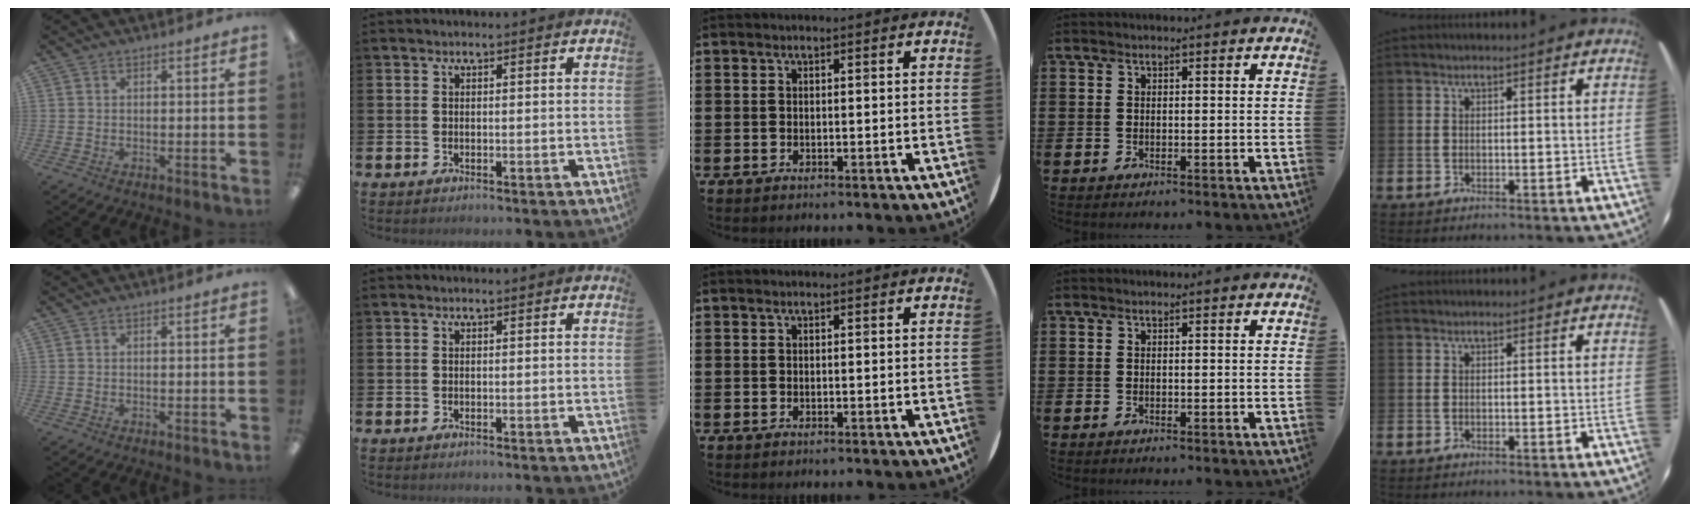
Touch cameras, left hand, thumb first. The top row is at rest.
{}